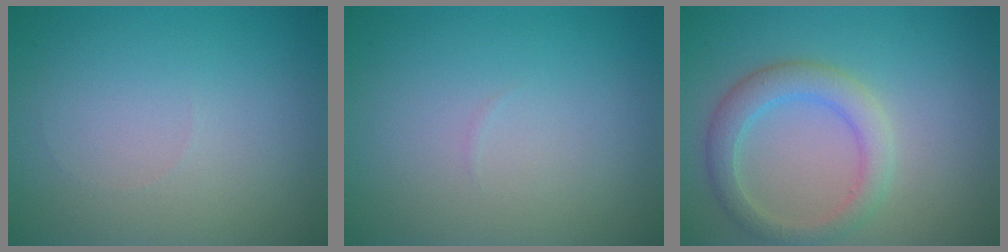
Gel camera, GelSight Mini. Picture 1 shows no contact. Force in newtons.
{"total": 0.0}
{"total": 3.4, "press": 3.4, "slide": 0.3}